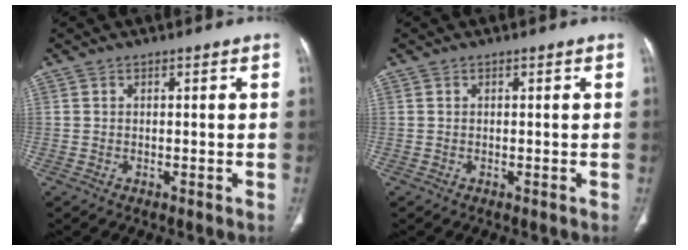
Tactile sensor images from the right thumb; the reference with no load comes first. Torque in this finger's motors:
{"motor_torque": [0.00, 0.00, -0.15, 0.14, 0.03]}